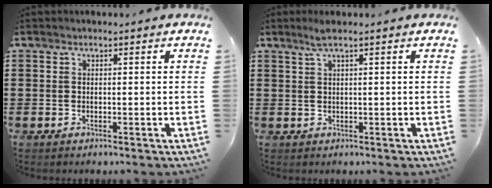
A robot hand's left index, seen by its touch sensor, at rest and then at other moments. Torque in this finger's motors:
{"motor_torque": [0.88, -0.99, 0.23, 0.05]}